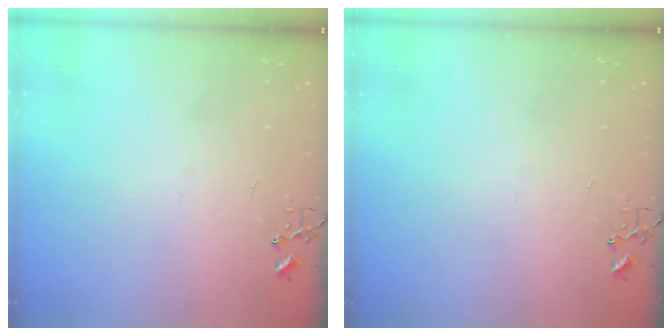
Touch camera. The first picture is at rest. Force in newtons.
{"total": 0.0}